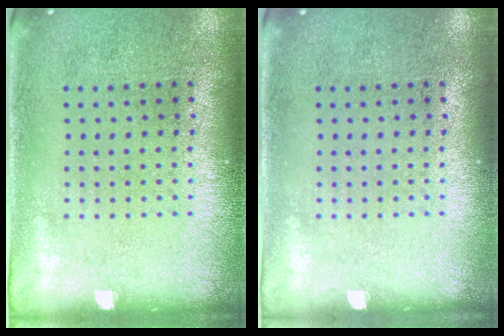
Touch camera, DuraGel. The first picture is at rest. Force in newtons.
{"total": 0.0}